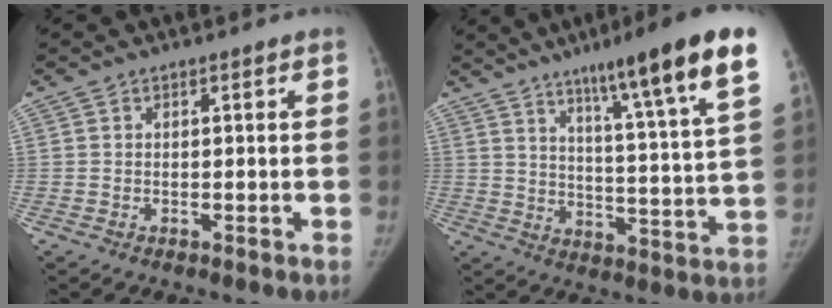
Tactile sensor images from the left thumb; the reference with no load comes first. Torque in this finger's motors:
{"motor_torque": [2.28, 0.52, 1.39, -1.38, 0.43]}